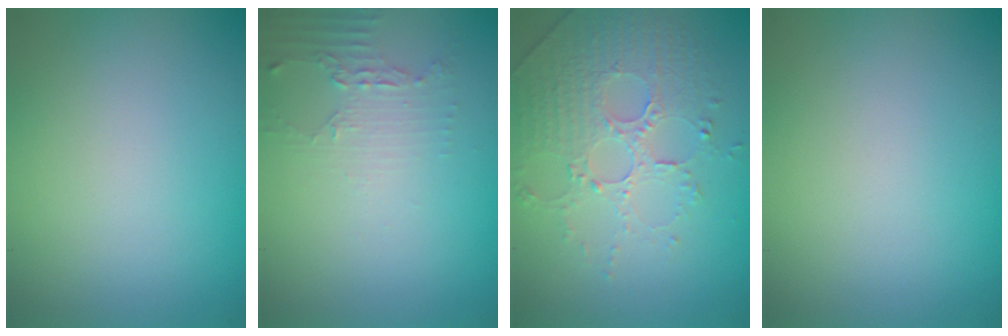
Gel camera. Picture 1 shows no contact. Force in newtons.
{"total": 2.1, "press": 1.5, "slide": 1.4}
{"total": 5.2, "press": 3.7, "slide": 3.6}
{"total": 0.0}